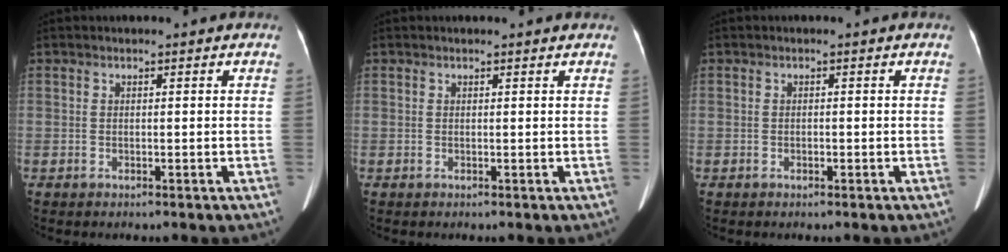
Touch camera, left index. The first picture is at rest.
{"total": 1.2, "force": [1.2, 0.0, 0.2], "torque": [-0.012, 0.001, 0.008]}
{"total": 0.6, "force": [-0.4, 0.2, 0.3], "torque": [-0.006, 0.000, -0.004]}